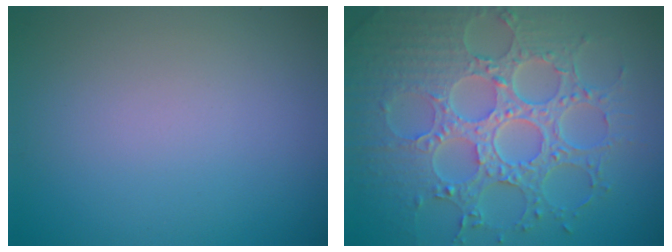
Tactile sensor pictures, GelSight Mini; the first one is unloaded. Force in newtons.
{"total": 8.8, "press": 6.6, "slide": 5.8}